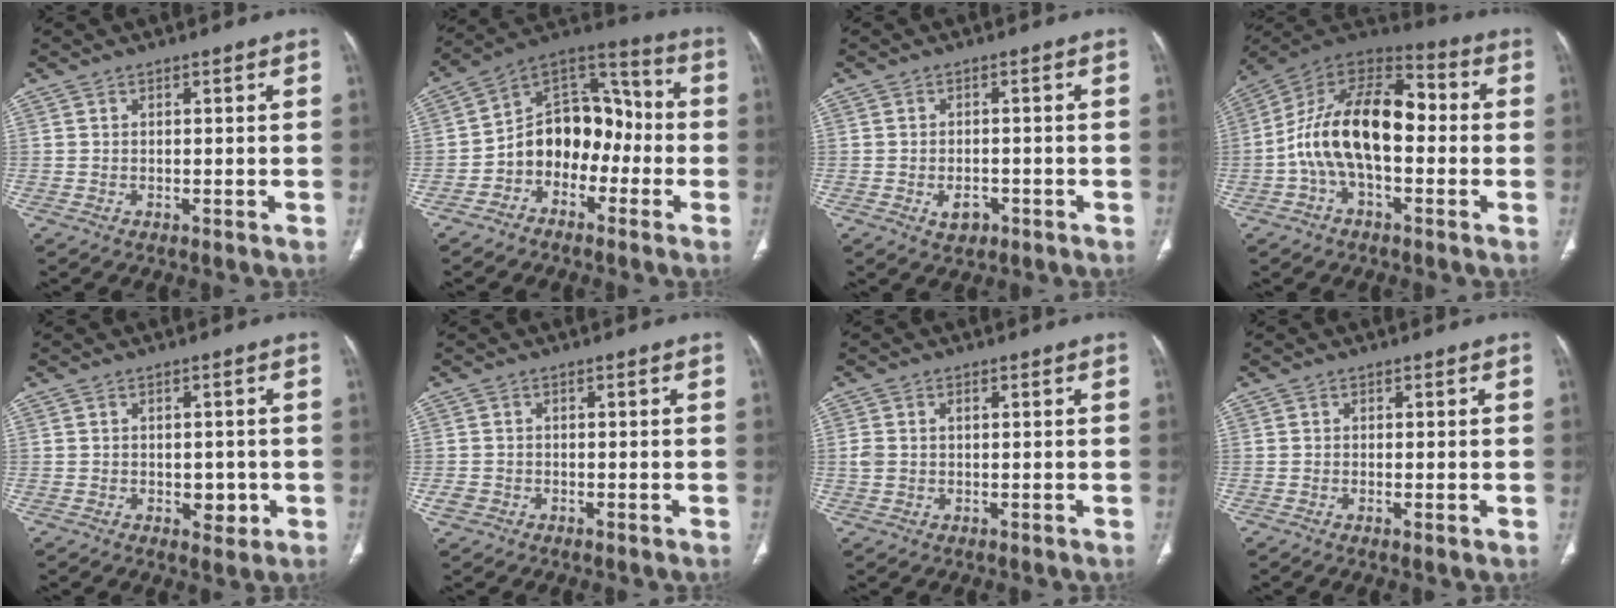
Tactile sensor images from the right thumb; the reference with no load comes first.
{"total": 13.7, "force": [-3.6, 10.3, 8.2], "torque": [-0.084, 0.071, -0.073]}
{"total": 3.3, "force": [-1.4, 2.2, 2.0], "torque": [-0.027, 0.006, -0.016]}
{"total": 18.5, "force": [-1.4, 10.1, 15.4], "torque": [-0.261, 0.048, -0.034]}
{"total": 3.8, "force": [-0.9, 2.6, 2.6], "torque": [-0.018, 0.002, -0.006]}
{"total": 1.9, "force": [-0.8, 1.6, 0.7], "torque": [-0.011, 0.004, -0.016]}
{"total": 2.8, "force": [0.2, 1.9, 2.0], "torque": [-0.053, 0.011, 0.009]}
{"total": 1.4, "force": [-0.4, 0.3, 1.3], "torque": [-0.028, -0.005, -0.007]}